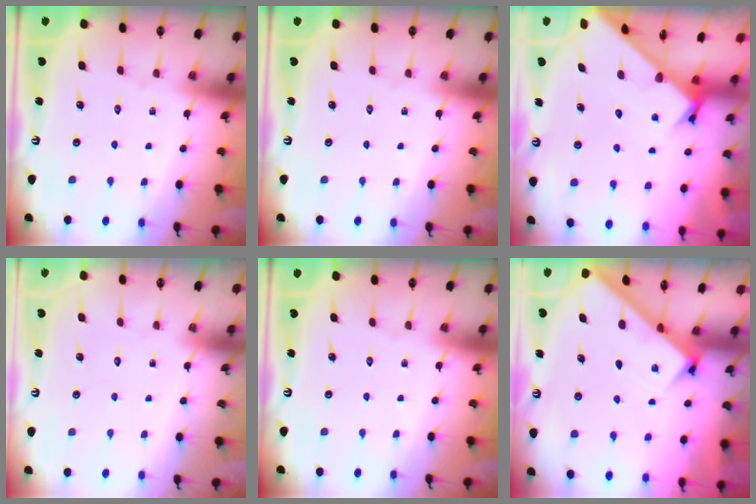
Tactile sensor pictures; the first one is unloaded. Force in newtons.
{"total": 0.0}
{"total": 2.2, "press": 2.2, "slide": 0.2}
{"total": 1.6, "press": 1.6, "slide": 0.1}
{"total": 0.0}
{"total": 2.5, "press": 2.5, "slide": 0.3}